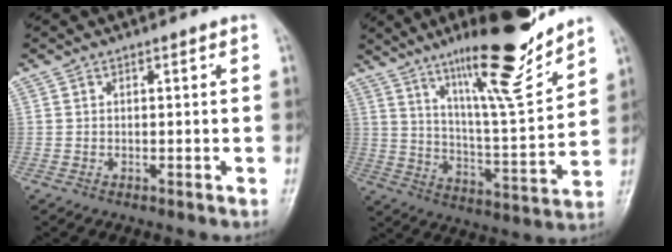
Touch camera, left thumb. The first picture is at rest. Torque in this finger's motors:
{"motor_torque": [2.02, 0.08, 1.58, -1.19, 0.42]}